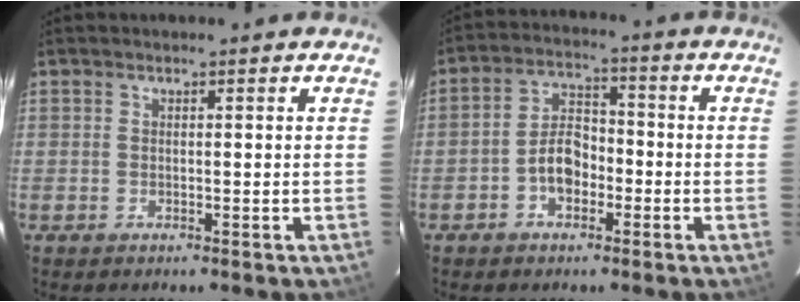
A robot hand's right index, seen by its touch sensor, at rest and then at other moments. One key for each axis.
{"total": 6.4, "fx": -2.6, "fy": 4.1, "fz": 4.1, "tx": -0.078, "ty": 0.021, "tz": -0.043}